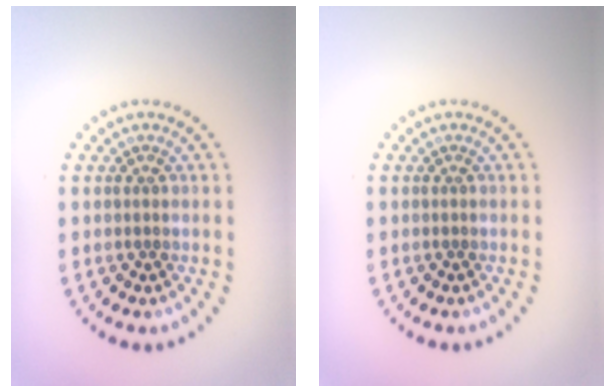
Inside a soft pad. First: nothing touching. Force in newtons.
{"total": 0.0}